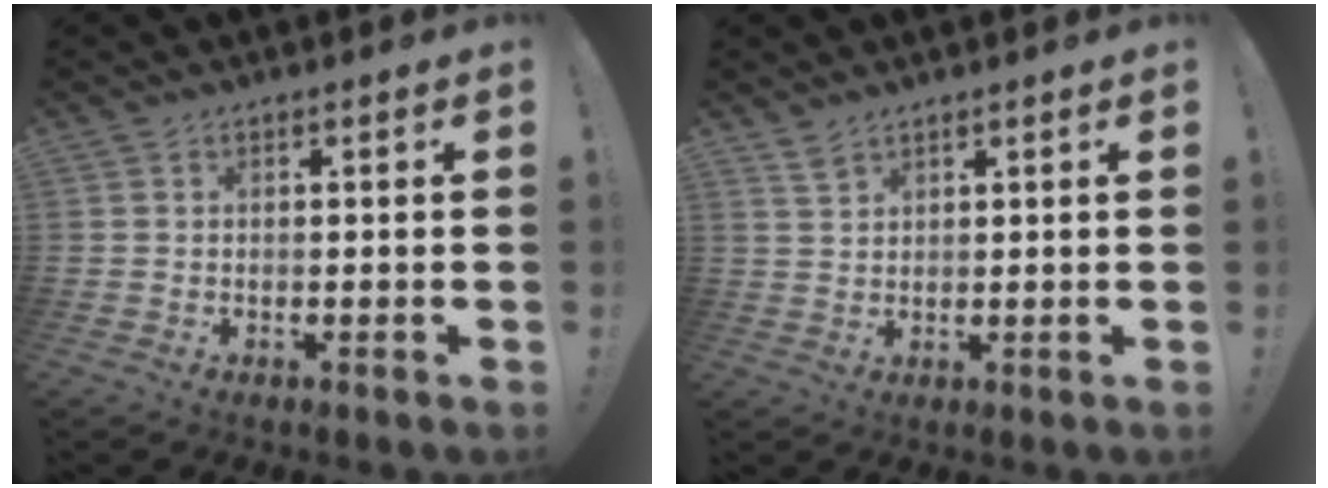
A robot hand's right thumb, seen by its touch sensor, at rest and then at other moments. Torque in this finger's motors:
{"motor_torque": [-0.16, -0.08, -0.31, 0.35, -0.11]}